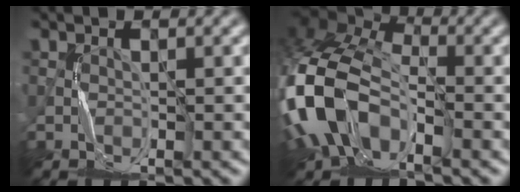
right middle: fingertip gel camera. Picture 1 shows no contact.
{"total": 13.8, "force": [-3.7, 8.7, 10.1], "torque": [-0.240, -0.005, -0.077]}